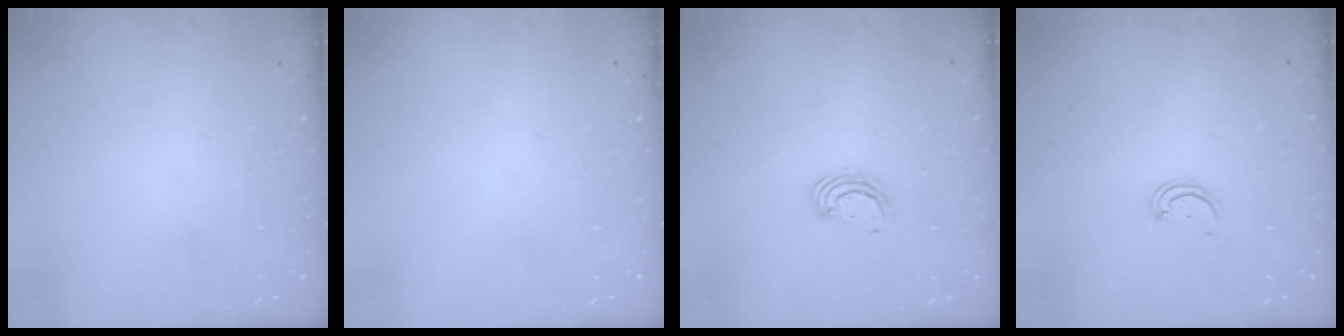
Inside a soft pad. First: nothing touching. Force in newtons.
{"total": 0.0}
{"total": 3.2, "press": 3.2, "slide": 0.1}
{"total": 2.2, "press": 2.2, "slide": 0.2}